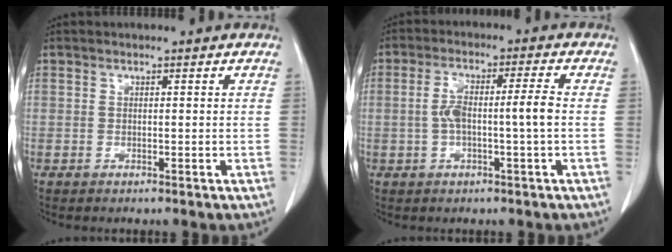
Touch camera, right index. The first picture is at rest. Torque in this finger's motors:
{"motor_torque": [0.89, -0.20, 0.52, 0.13]}